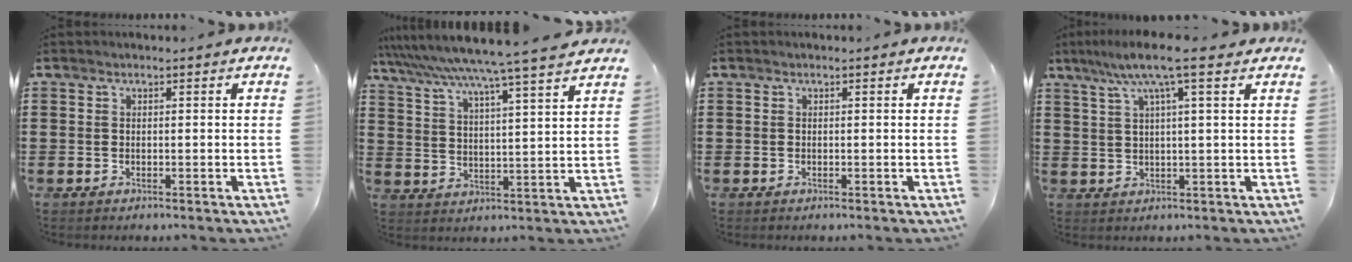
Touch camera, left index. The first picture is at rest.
{"total": 6.8, "force": [6.1, -1.2, 2.8], "torque": [-0.077, -0.043, 0.099]}
{"total": 0.0}
{"total": 7.9, "force": [4.7, 0.4, 6.3], "torque": [-0.136, 0.002, 0.079]}